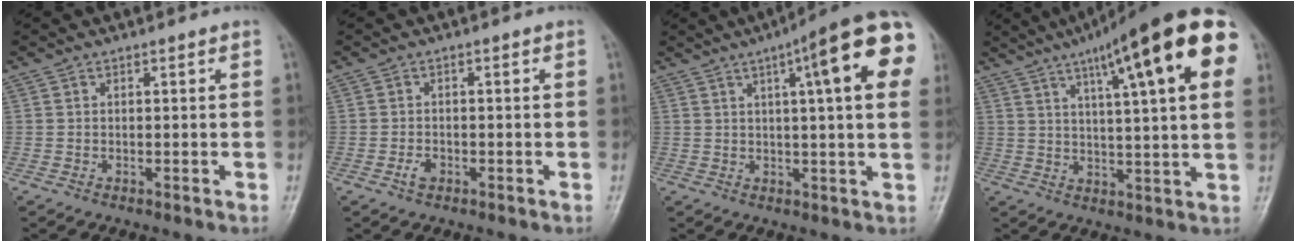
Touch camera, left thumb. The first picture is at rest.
{"total": 2.1, "force": [-1.1, 1.3, 1.2], "torque": [-0.021, 0.007, -0.021]}
{"total": 19.1, "force": [6.8, 3.9, 17.4], "torque": [-0.224, 0.009, 0.082]}
{"total": 23.7, "force": [10.7, 5.1, 20.5], "torque": [-0.293, -0.003, 0.152]}